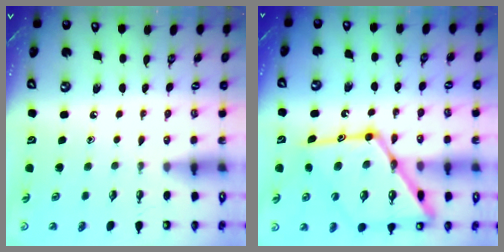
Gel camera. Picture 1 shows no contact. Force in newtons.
{"total": 24.2, "press": 24.1, "slide": 2.0}